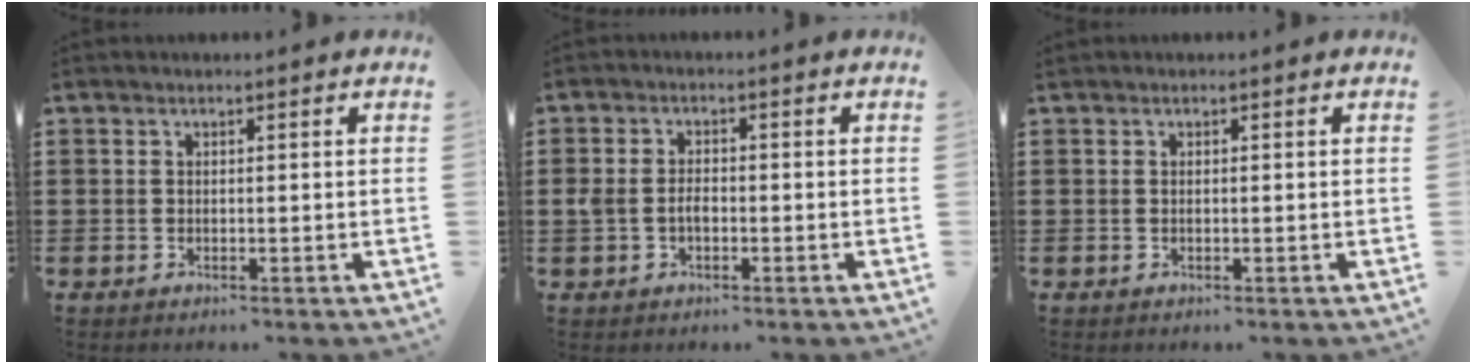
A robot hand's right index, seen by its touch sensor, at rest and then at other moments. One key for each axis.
{"total": 2.7, "fx": -0.5, "fy": 1.7, "fz": 2.0, "tx": -0.054, "ty": -0.001, "tz": -0.015}
{"total": 0.0}